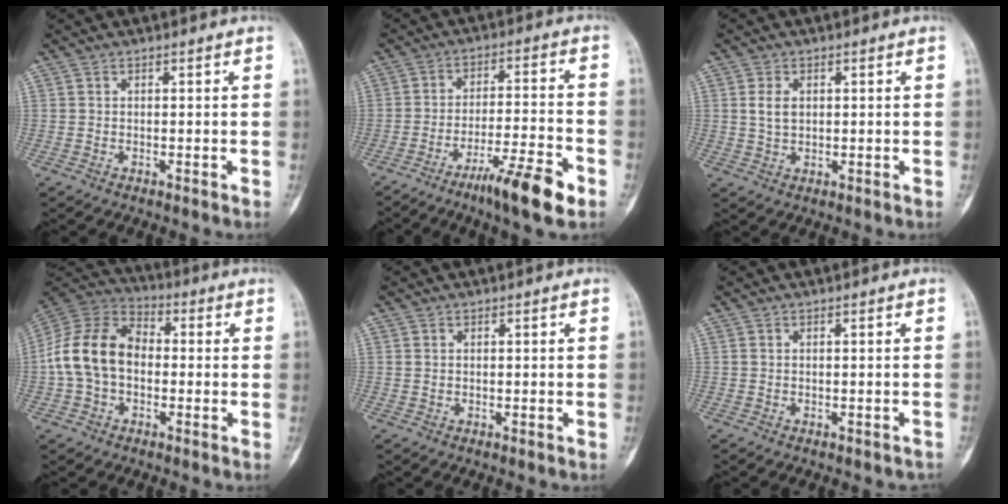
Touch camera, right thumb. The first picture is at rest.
{"total": 12.0, "force": [-7.1, 1.6, 9.5], "torque": [-0.164, 0.037, -0.118]}
{"total": 3.4, "force": [0.8, 2.3, 2.5], "torque": [-0.041, -0.002, 0.018]}
{"total": 14.3, "force": [-1.1, 10.2, 10.0], "torque": [-0.178, 0.039, -0.031]}
{"total": 0.6, "force": [0.2, 0.5, 0.3], "torque": [-0.004, 0.000, 0.004]}
{"total": 0.8, "force": [-0.4, 0.6, 0.3], "torque": [-0.008, 0.014, -0.001]}